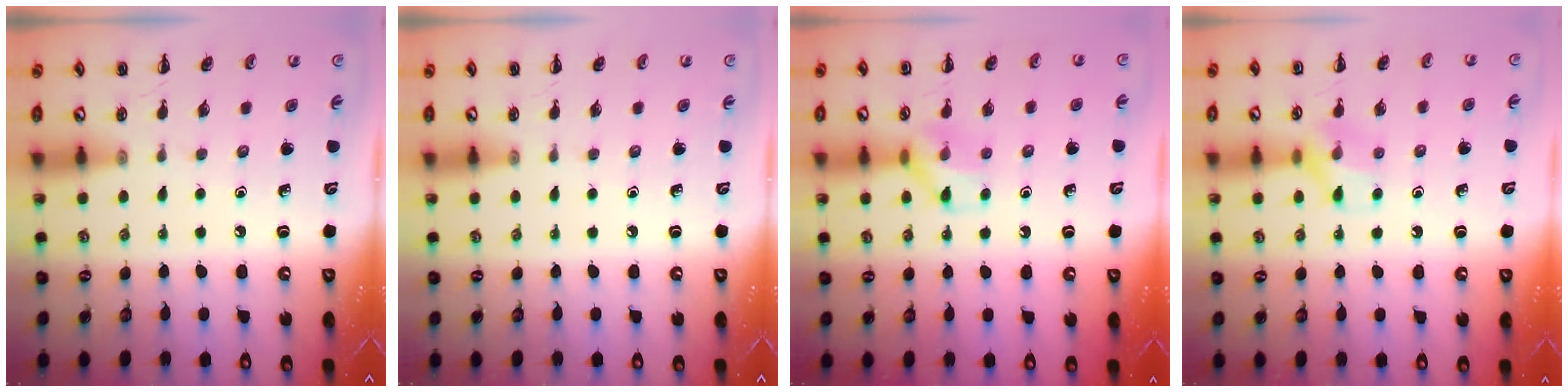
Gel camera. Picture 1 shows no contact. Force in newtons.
{"total": 0.0}
{"total": 9.3, "press": 9.3, "slide": 0.6}
{"total": 8.8, "press": 8.8, "slide": 0.7}